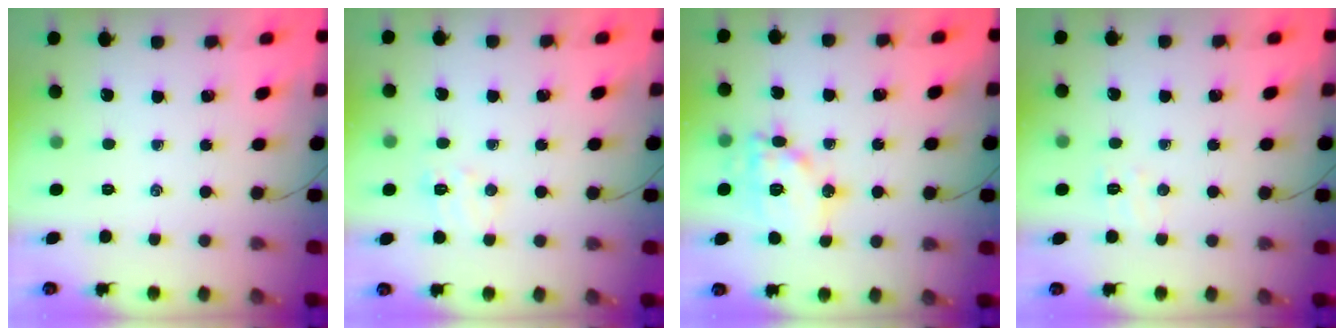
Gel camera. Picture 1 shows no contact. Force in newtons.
{"total": 5.3, "press": 5.2, "slide": 1.1}
{"total": 14.2, "press": 14.2, "slide": 1.2}
{"total": 5.0, "press": 4.8, "slide": 1.2}